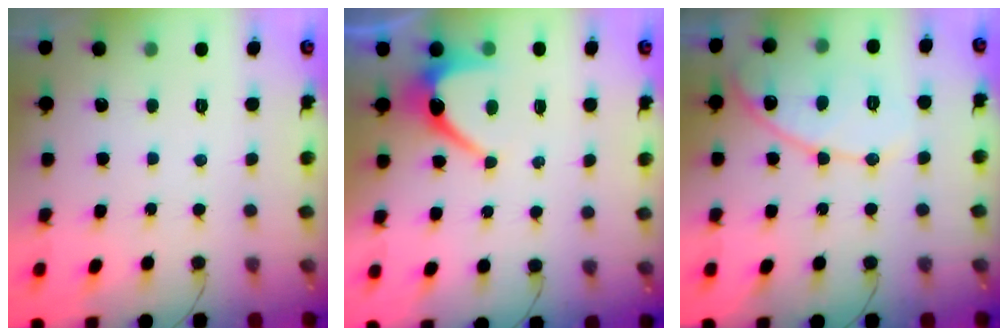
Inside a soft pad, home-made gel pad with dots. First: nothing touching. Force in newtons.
{"total": 6.5, "press": 6.4, "slide": 0.9}
{"total": 11.3, "press": 11.3, "slide": 0.9}